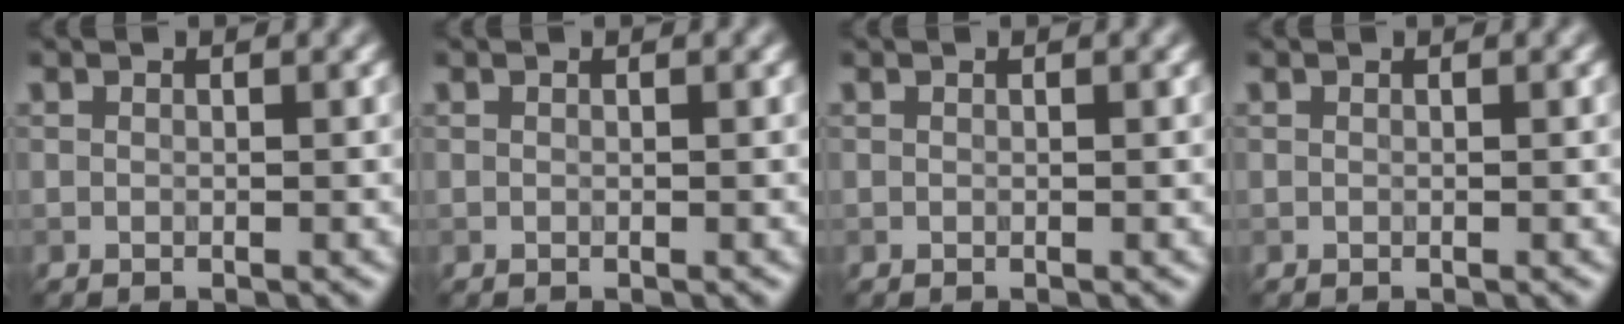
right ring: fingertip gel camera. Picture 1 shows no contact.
{"total": 0.0}
{"total": 0.0}
{"total": 0.0}